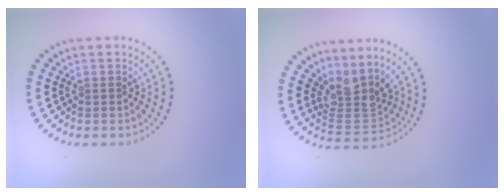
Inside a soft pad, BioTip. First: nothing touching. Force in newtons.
{"total": 3.6, "press": 2.4, "slide": 2.7}